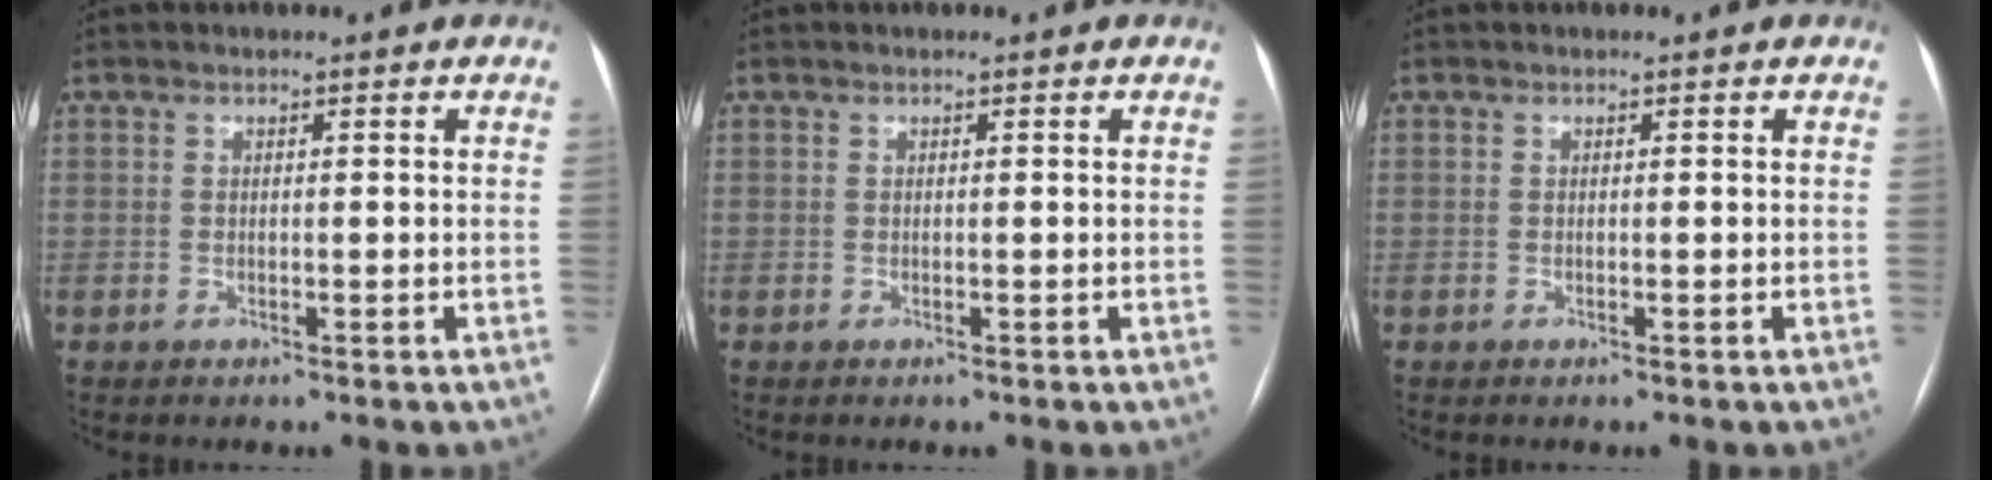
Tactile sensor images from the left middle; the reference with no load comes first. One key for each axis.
{"total": 0.0}
{"total": 0.0}